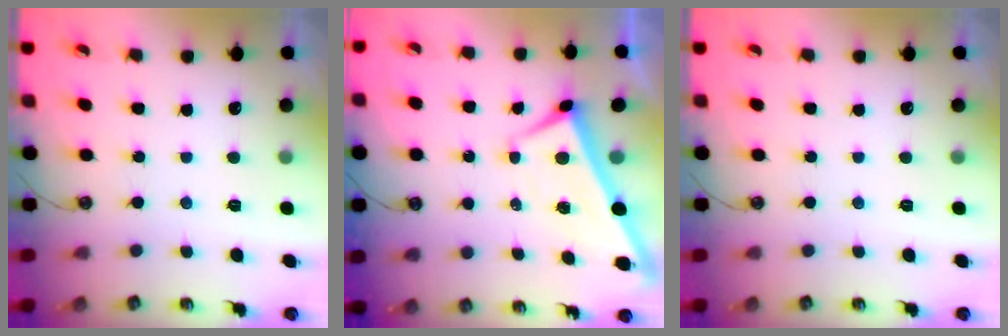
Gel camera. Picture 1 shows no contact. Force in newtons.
{"total": 2.7, "press": 2.6, "slide": 0.3}
{"total": 0.0}